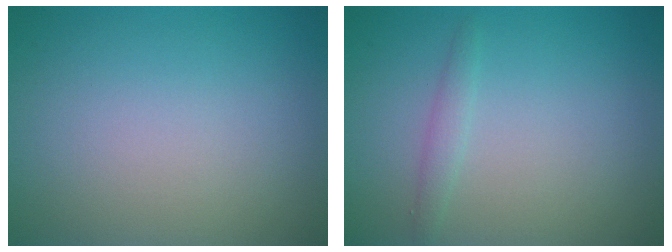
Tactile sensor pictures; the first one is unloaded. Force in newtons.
{"total": 1.1, "press": 1.1, "slide": 0.0}